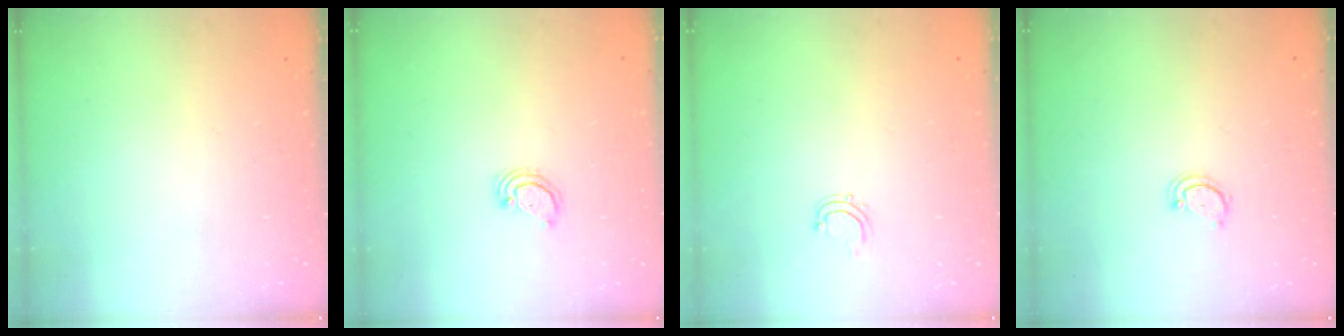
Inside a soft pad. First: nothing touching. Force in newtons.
{"total": 2.3, "press": 2.3, "slide": 0.2}
{"total": 2.8, "press": 2.8, "slide": 0.5}
{"total": 2.2, "press": 2.2, "slide": 0.2}